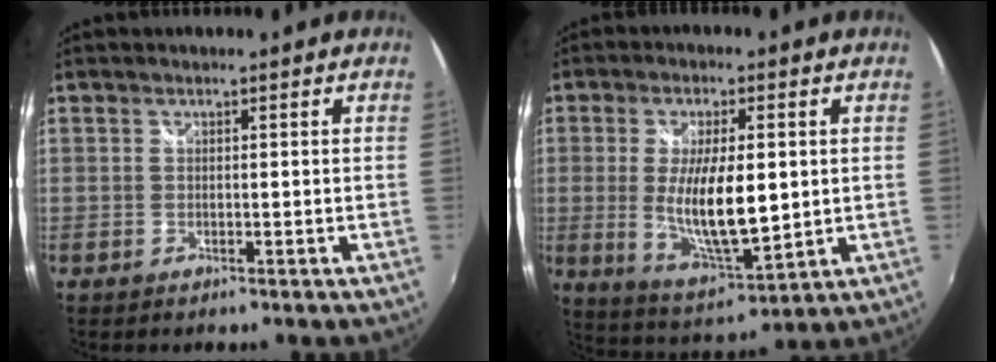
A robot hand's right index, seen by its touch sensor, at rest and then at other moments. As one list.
[{"total": 13.3, "force": [-0.3, 4.6, 12.4], "torque": [-0.230, -0.019, 0.007]}]